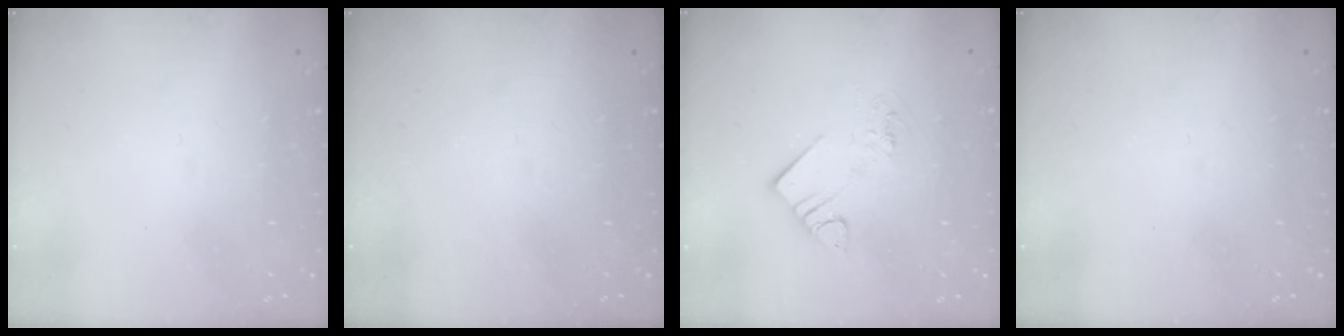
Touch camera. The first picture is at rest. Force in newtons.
{"total": 0.0}
{"total": 7.5, "press": 7.5, "slide": 0.4}
{"total": 0.0}